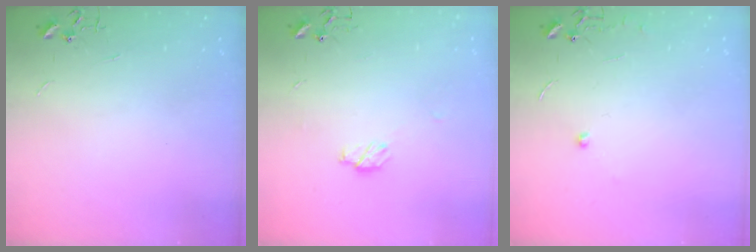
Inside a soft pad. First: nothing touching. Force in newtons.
{"total": 4.9, "press": 4.9, "slide": 0.3}
{"total": 5.5, "press": 5.5, "slide": 0.5}